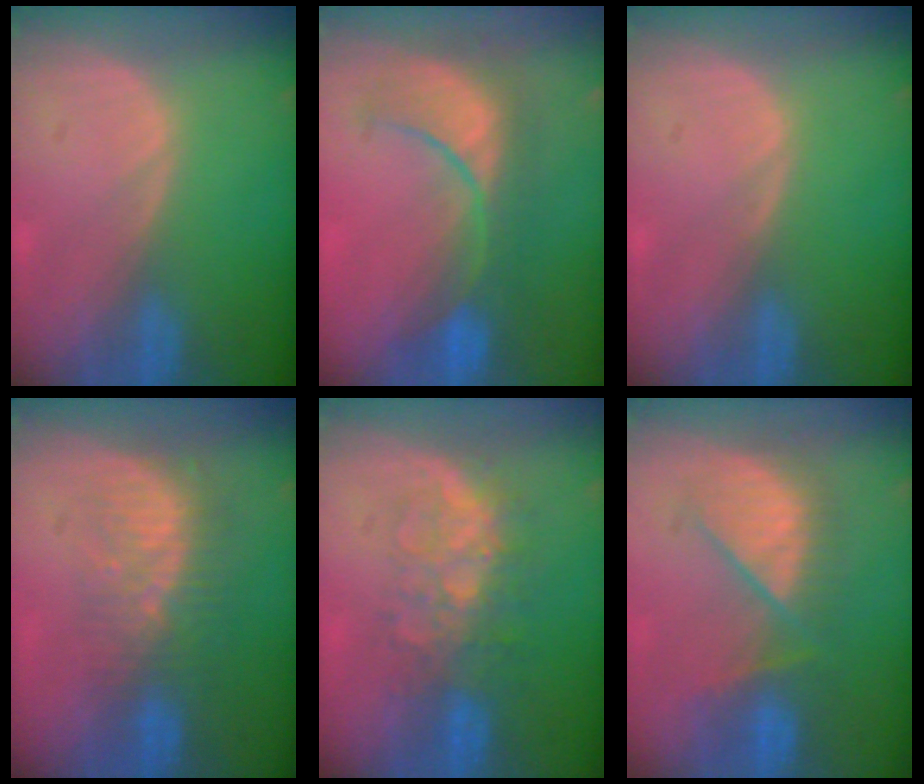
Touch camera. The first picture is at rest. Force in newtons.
{"total": 8.8, "press": 8.8, "slide": 0.5}
{"total": 0.0}
{"total": 8.4, "press": 7.5, "slide": 3.9}
{"total": 8.0, "press": 7.3, "slide": 3.2}
{"total": 8.1, "press": 8.1, "slide": 0.0}